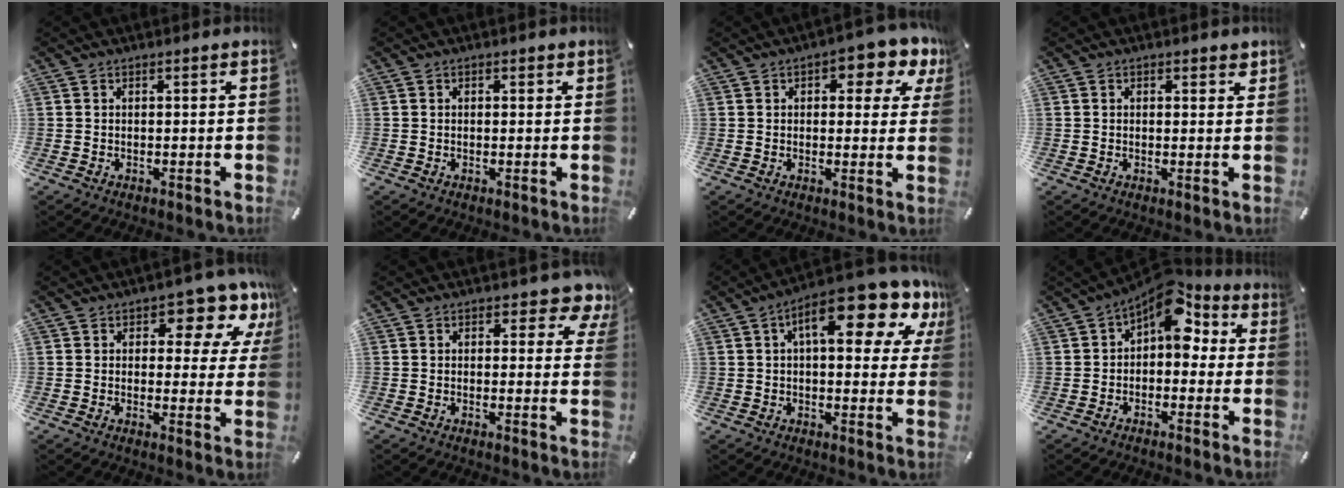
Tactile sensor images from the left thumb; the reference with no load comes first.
{"total": 0.7, "force": [0.1, 0.6, 0.3], "torque": [0.002, 0.001, 0.000]}
{"total": 6.9, "force": [2.9, 3.8, 4.9], "torque": [-0.056, -0.014, 0.040]}
{"total": 1.3, "force": [0.6, 0.9, 0.7], "torque": [0.002, -0.003, 0.007]}
{"total": 10.0, "force": [5.8, 5.2, 6.2], "torque": [-0.066, -0.038, 0.093]}
{"total": 5.3, "force": [3.2, 2.8, 3.2], "torque": [-0.025, -0.018, 0.046]}
{"total": 17.7, "force": [8.3, 6.4, 14.3], "torque": [-0.208, -0.041, 0.129]}
{"total": 11.2, "force": [5.1, 6.6, 7.4], "torque": [-0.113, -0.032, 0.092]}